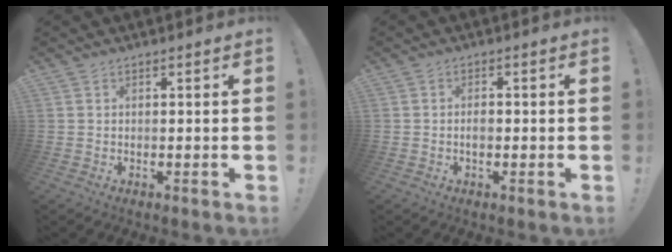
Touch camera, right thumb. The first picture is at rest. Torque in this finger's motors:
{"motor_torque": [-0.13, -0.11, 0.40, -0.11, 0.00]}